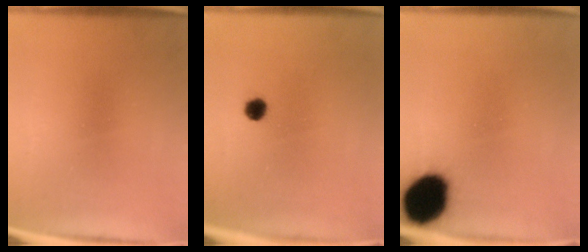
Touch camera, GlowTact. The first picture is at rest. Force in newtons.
{"total": 2.3}
{"total": 16.5}